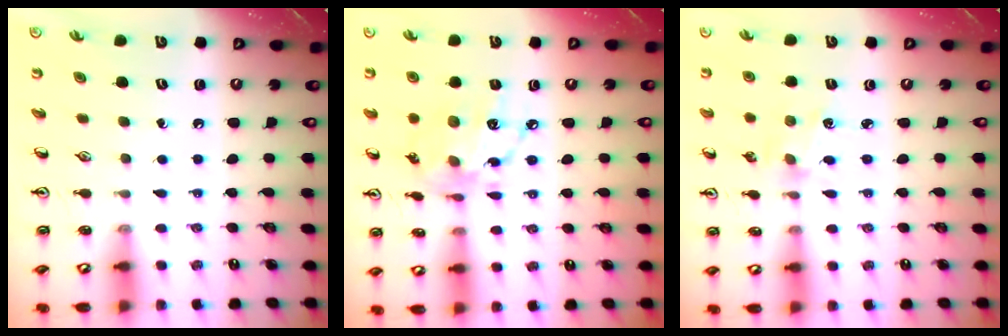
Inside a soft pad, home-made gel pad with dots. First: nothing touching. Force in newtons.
{"total": 12.8, "press": 12.8, "slide": 0.8}
{"total": 2.0, "press": 2.0, "slide": 0.3}